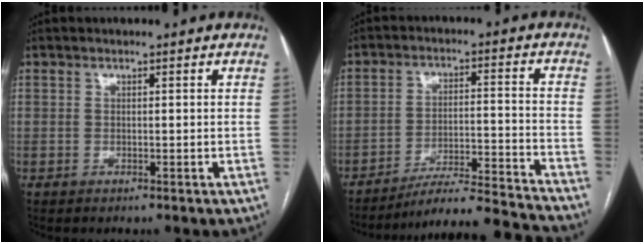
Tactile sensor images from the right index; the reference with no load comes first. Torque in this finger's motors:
{"motor_torque": [0.71, -0.89, 0.17, 0.01]}